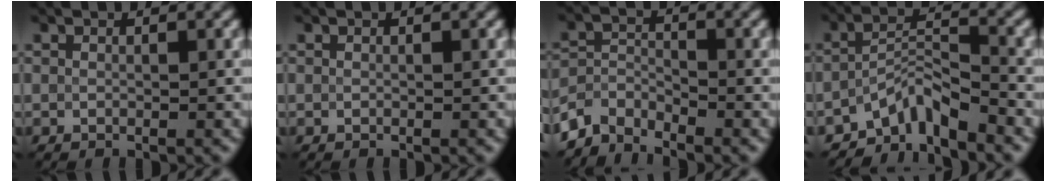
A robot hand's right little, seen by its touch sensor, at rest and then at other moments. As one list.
[{"total": 0.0}, {"total": 3.2, "force": [-3.0, 1.1, 0.4], "torque": [-0.008, 0.003, -0.075]}, {"total": 4.4, "force": [-3.6, 1.2, 2.1], "torque": [-0.030, 0.010, -0.075]}]